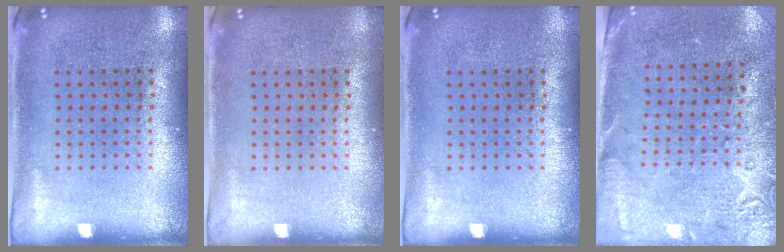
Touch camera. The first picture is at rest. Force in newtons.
{"total": 0.0}
{"total": 0.0}
{"total": 2.7, "press": 2.3, "slide": 1.4}